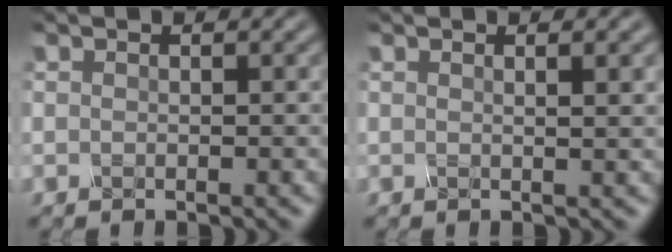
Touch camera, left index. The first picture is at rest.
{"total": 2.3, "force": [0.8, 0.7, 2.0], "torque": [-0.019, 0.003, 0.003]}